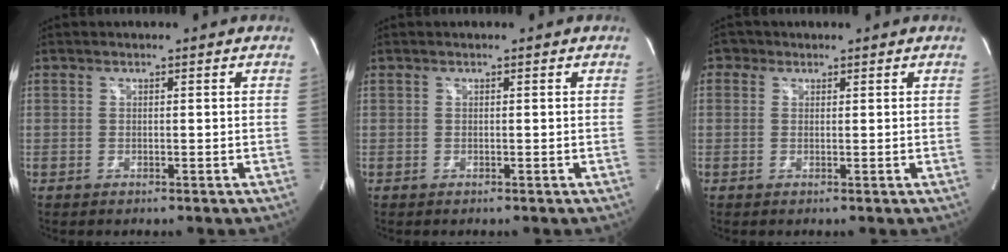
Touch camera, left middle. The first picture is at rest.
{"total": 0.0}
{"total": 1.7, "force": [0.8, 1.4, 0.3], "torque": [-0.001, 0.006, 0.008]}